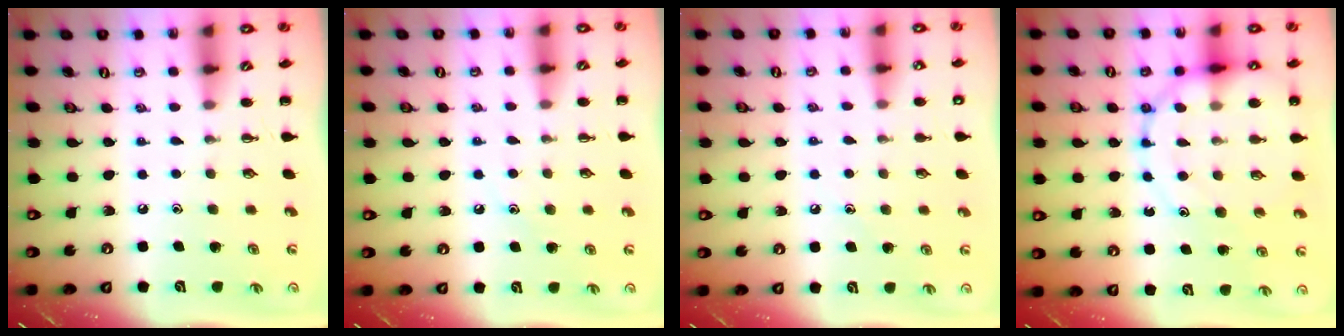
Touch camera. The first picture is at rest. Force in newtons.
{"total": 6.6, "press": 6.5, "slide": 1.4}
{"total": 7.1, "press": 6.8, "slide": 2.0}
{"total": 14.1, "press": 13.8, "slide": 2.9}